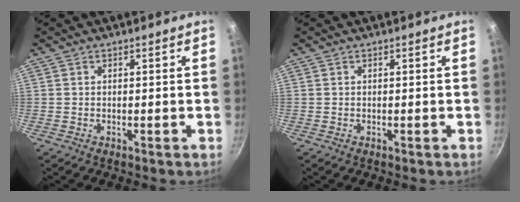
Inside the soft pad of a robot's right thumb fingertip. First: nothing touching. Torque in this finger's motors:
{"motor_torque": [0.01, 0.02, -0.06, 0.05, 0.00]}